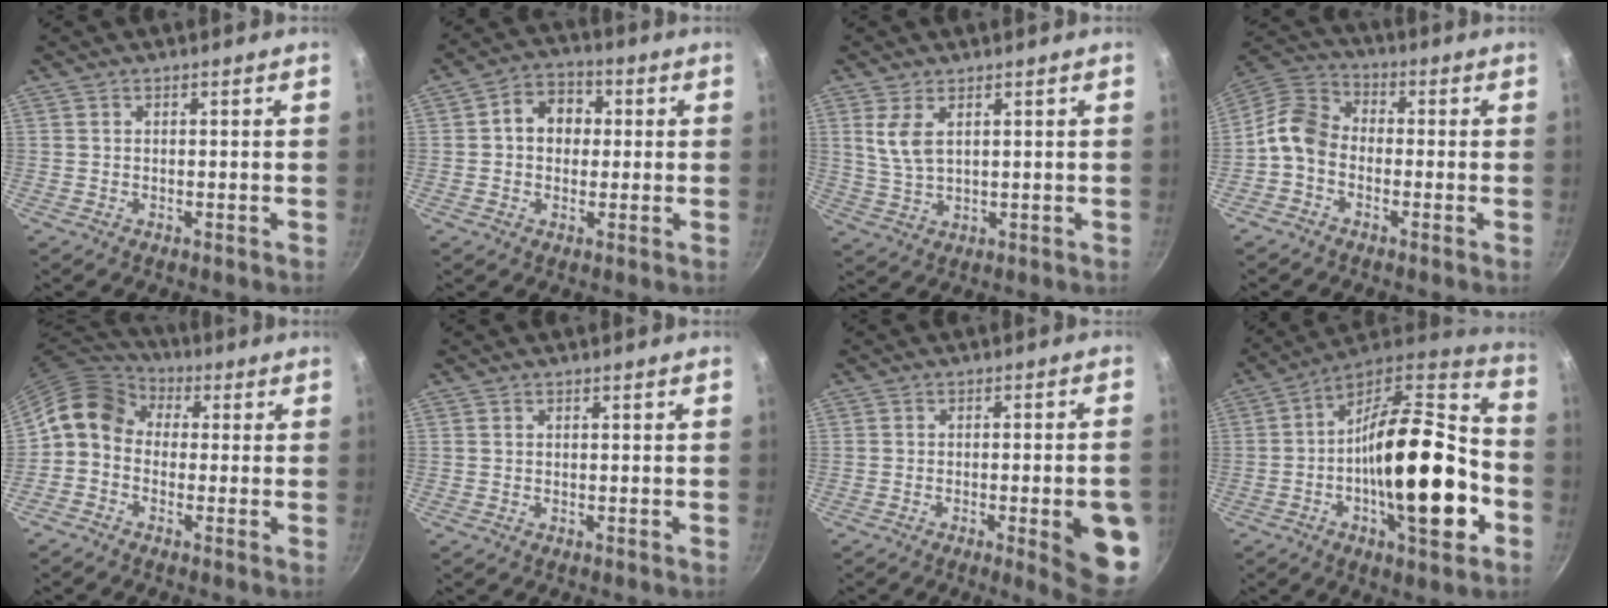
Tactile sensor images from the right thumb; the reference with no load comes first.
{"total": 7.9, "force": [0.9, 6.4, 4.6], "torque": [-0.036, 0.014, 0.001]}
{"total": 5.3, "force": [2.1, 2.6, 4.2], "torque": [-0.081, -0.017, 0.046]}
{"total": 8.0, "force": [-2.4, 6.0, 4.8], "torque": [-0.083, 0.039, -0.069]}
{"total": 9.9, "force": [0.0, 8.1, 5.7], "torque": [-0.094, 0.037, -0.026]}
{"total": 0.0}
{"total": 11.4, "force": [-3.2, 2.5, 10.6], "torque": [-0.106, 0.012, -0.035]}
{"total": 26.7, "force": [-6.3, 10.6, 23.7], "torque": [-0.348, 0.034, -0.111]}